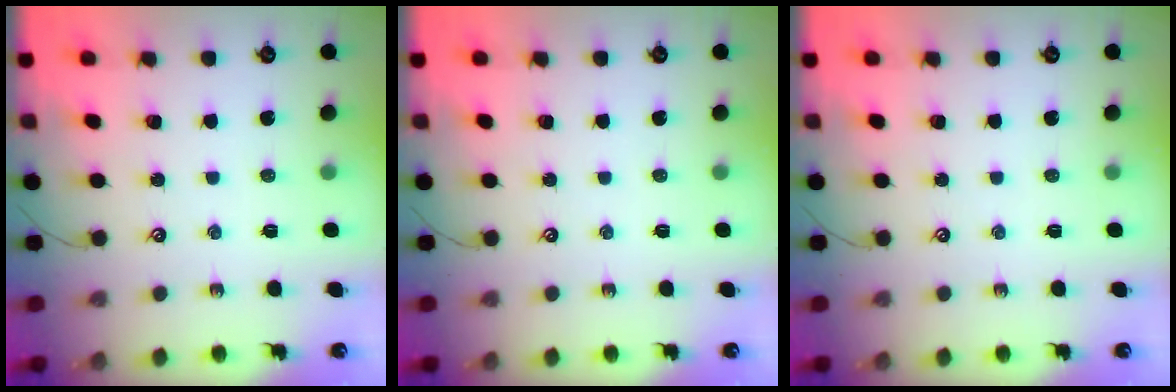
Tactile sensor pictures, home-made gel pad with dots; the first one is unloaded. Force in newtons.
{"total": 0.0}
{"total": 0.0}